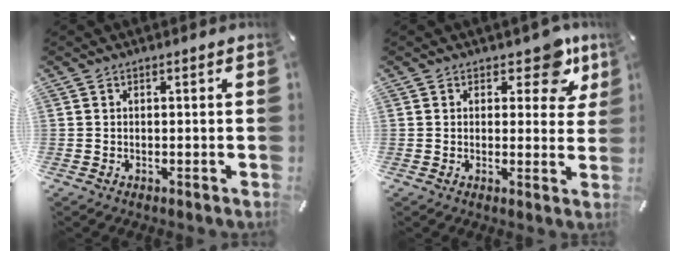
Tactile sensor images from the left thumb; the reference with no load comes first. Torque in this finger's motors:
{"motor_torque": [0.50, 0.44, 0.45, -0.51, 0.06]}